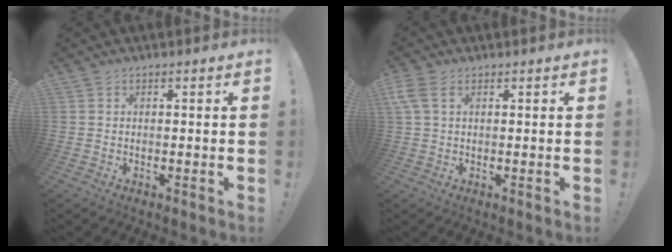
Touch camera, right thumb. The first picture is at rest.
{"total": 4.3, "force": [1.5, 2.2, 3.4], "torque": [-0.081, 0.001, 0.026]}